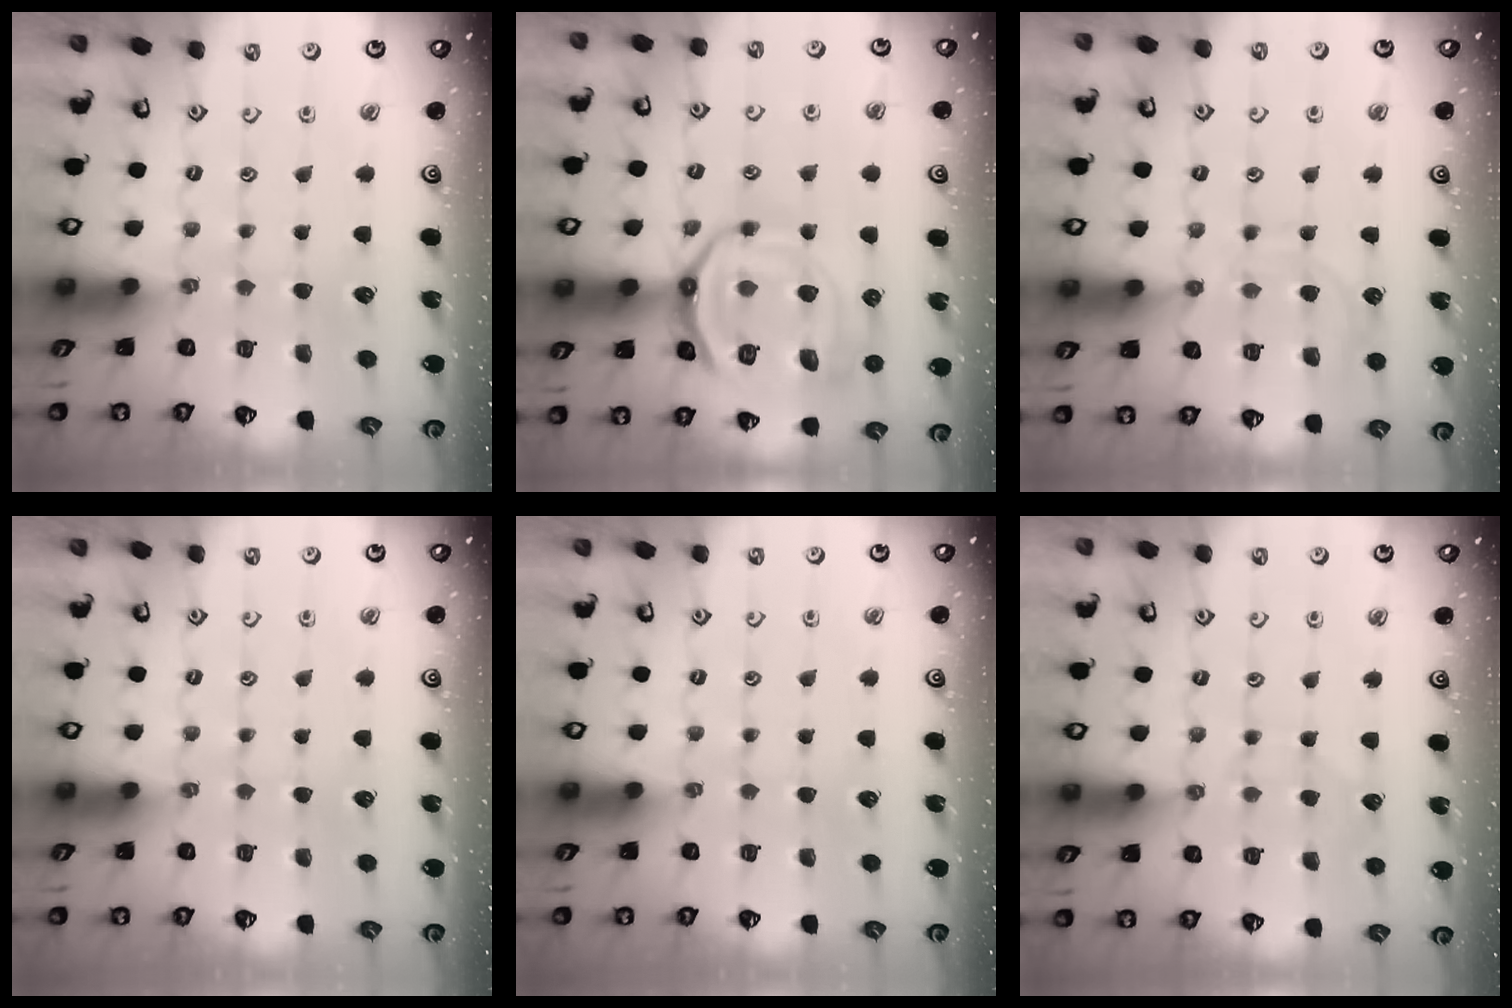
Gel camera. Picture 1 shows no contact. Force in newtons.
{"total": 20.8, "press": 20.7, "slide": 2.0}
{"total": 9.8, "press": 9.8, "slide": 0.9}
{"total": 0.0}
{"total": 0.0}
{"total": 3.9, "press": 3.9, "slide": 0.5}